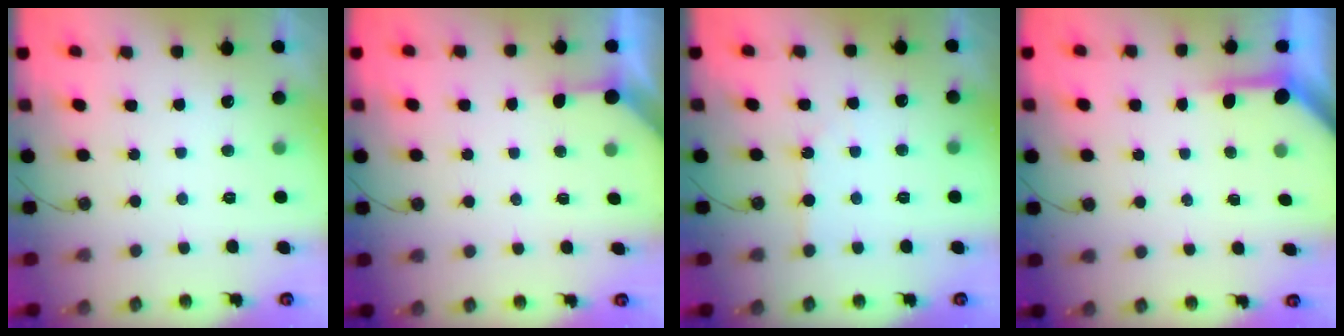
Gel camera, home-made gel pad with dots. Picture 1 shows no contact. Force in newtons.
{"total": 2.2, "press": 2.2, "slide": 0.3}
{"total": 2.9, "press": 2.8, "slide": 0.4}
{"total": 3.9, "press": 3.8, "slide": 0.3}